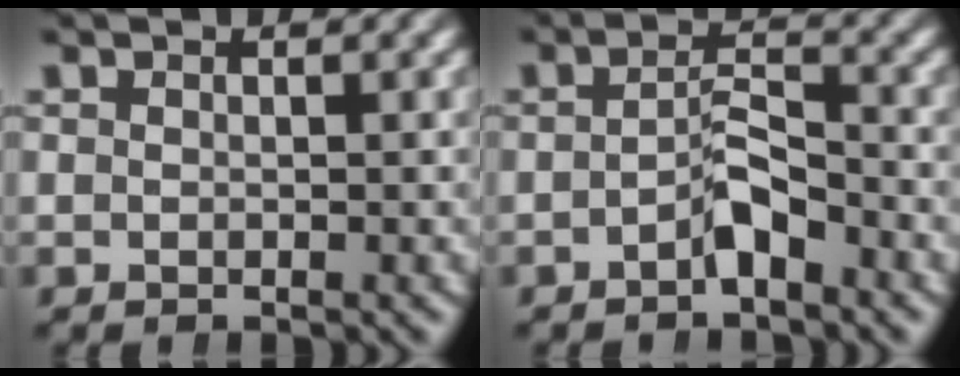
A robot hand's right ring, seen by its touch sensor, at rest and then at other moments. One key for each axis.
{"total": 2.2, "fx": -1.5, "fy": 0.7, "fz": 1.5, "tx": -0.025, "ty": -0.004, "tz": -0.026}